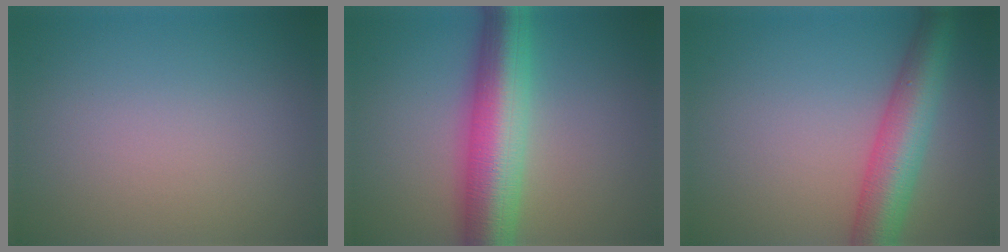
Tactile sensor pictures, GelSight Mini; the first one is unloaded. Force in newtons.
{"total": 9.5, "press": 9.5, "slide": 0.2}
{"total": 6.5, "press": 6.5, "slide": 0.2}